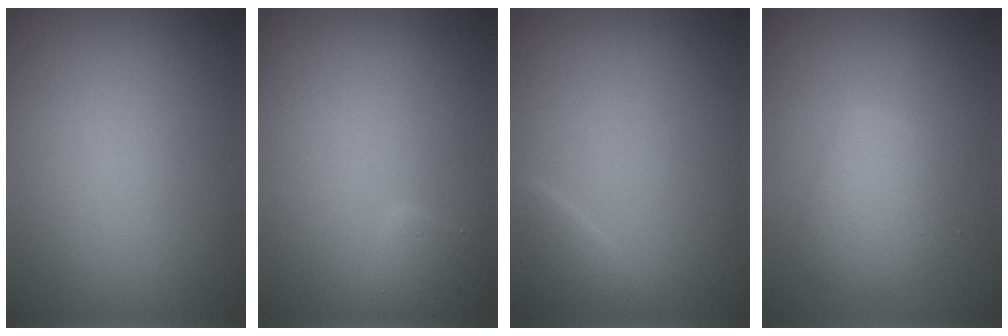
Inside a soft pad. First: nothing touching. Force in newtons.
{"total": 1.5, "press": 1.5, "slide": 0.1}
{"total": 1.4, "press": 1.4, "slide": 0.2}
{"total": 2.8, "press": 2.8, "slide": 0.1}